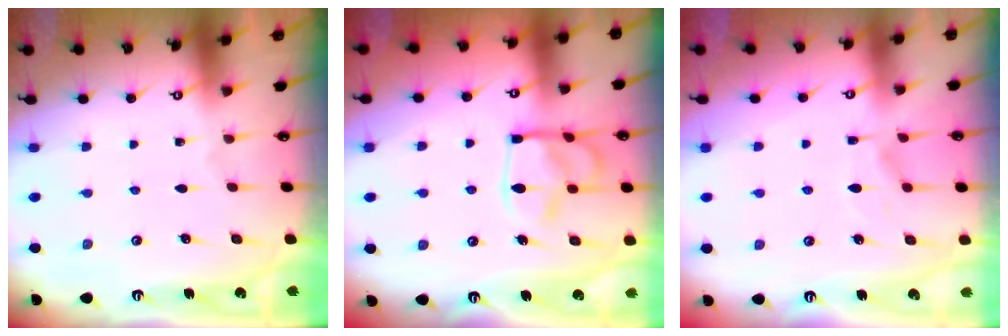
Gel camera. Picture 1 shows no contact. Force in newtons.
{"total": 14.7, "press": 14.6, "slide": 1.5}
{"total": 1.3, "press": 0.0, "slide": 1.3}